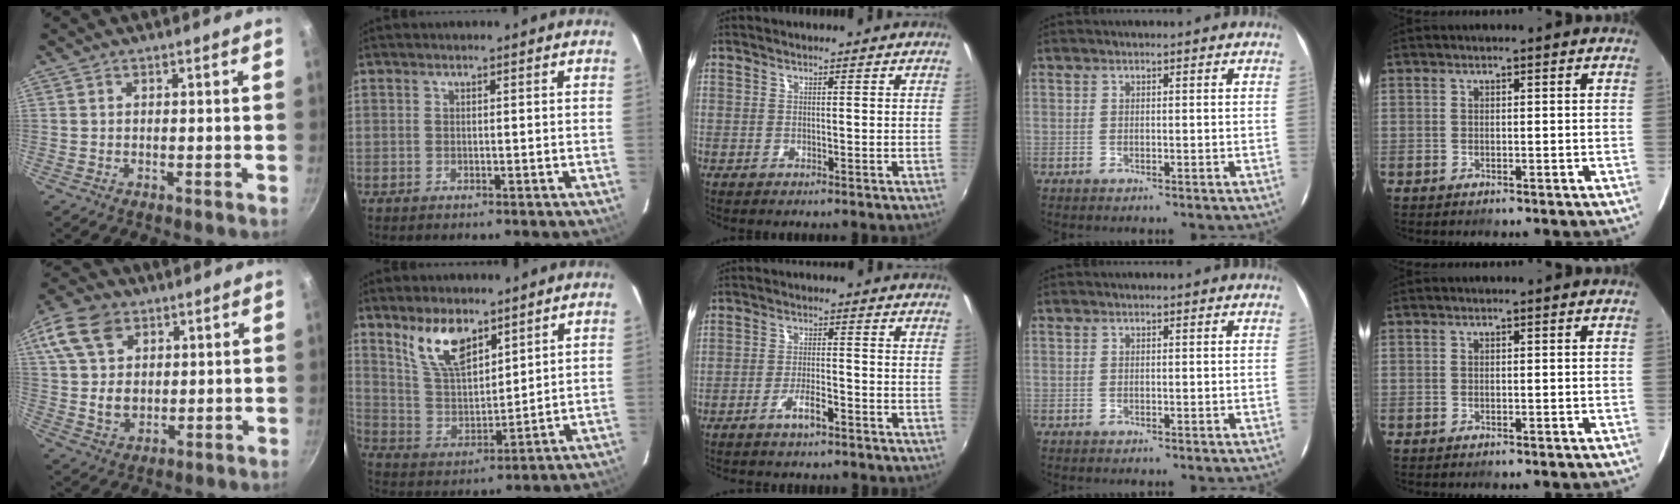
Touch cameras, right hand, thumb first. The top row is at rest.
{"thumb": {"total": 16.3, "force": [6.6, 11.8, 9.2], "torque": [-0.184, 0.002, 0.123]}, "index": {"total": 10.7, "force": [7.1, 4.5, 6.6], "torque": [-0.125, 0.007, 0.147]}, "middle": {"total": 3.9, "force": [-2.9, 0.8, 2.5], "torque": [-0.060, 0.001, -0.052]}}